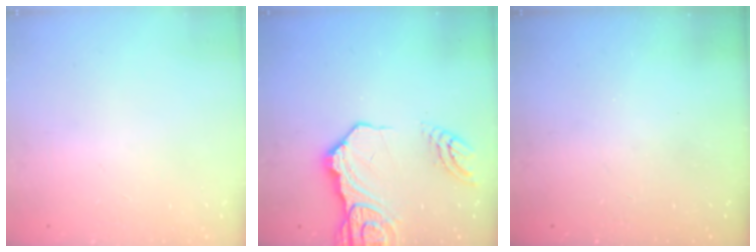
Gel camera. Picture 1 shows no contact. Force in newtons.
{"total": 15.9, "press": 15.7, "slide": 1.8}
{"total": 0.0}